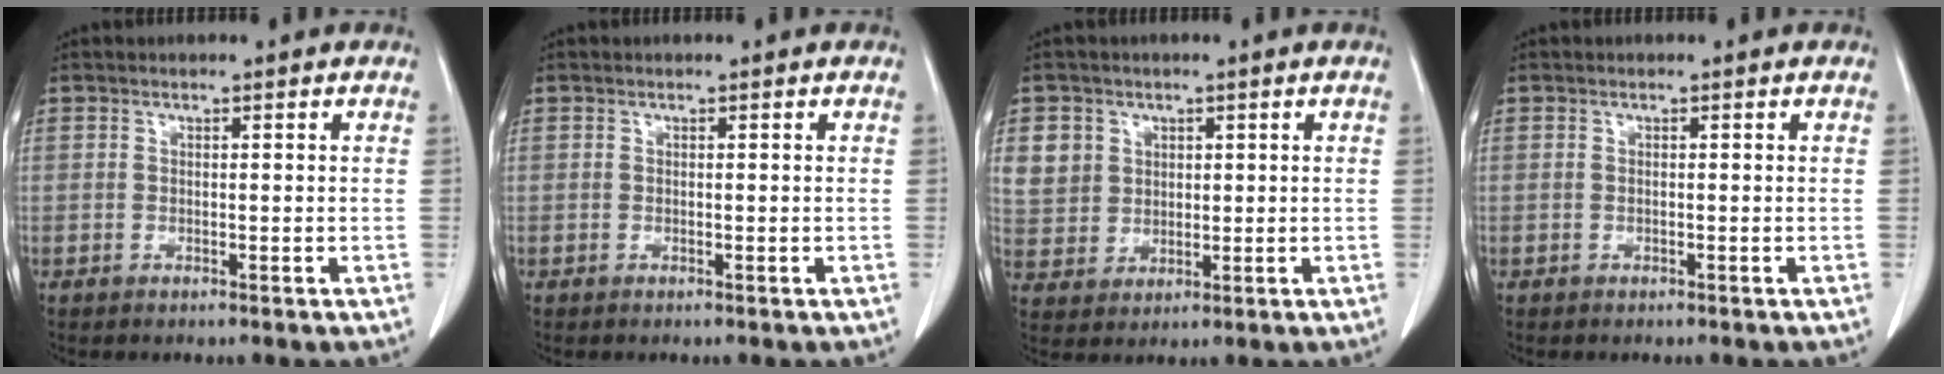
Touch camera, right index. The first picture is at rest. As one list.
[{"total": 0.0}, {"total": 7.4, "force": [2.7, 6.7, 1.7], "torque": [-0.041, 0.013, 0.065]}, {"total": 0.0}]